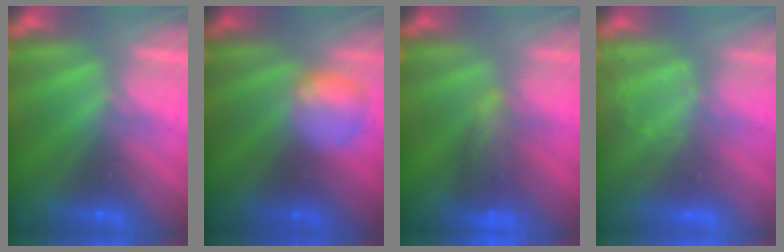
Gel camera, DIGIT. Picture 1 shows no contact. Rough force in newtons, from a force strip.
{"total": 2.4}
{"total": 7.8}
{"total": 3.1}